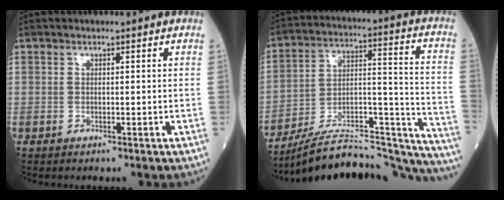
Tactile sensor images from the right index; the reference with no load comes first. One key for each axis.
{"total": 30.5, "fx": -27.9, "fy": 4.2, "fz": 11.5, "tx": -0.112, "ty": 0.023, "tz": -0.398}